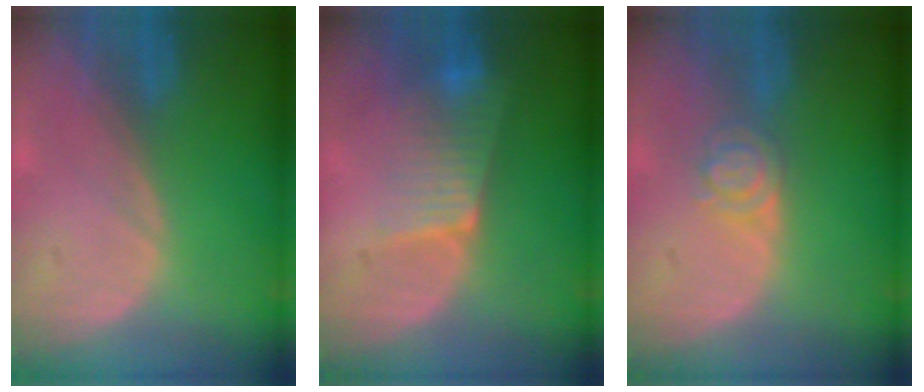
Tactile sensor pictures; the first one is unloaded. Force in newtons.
{"total": 6.4, "press": 5.7, "slide": 3.0}
{"total": 3.9, "press": 3.6, "slide": 1.6}